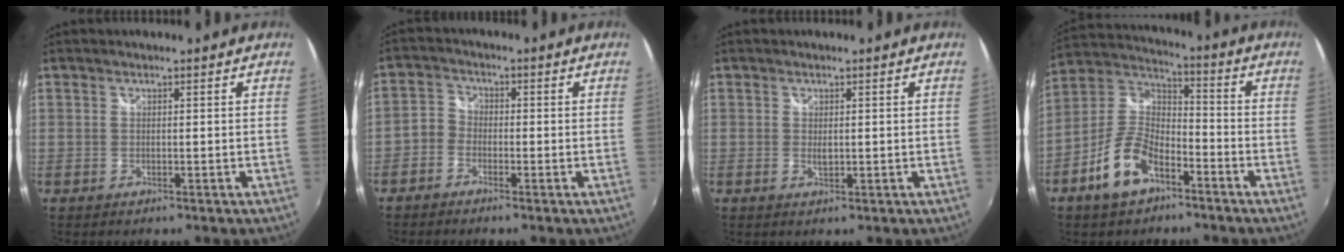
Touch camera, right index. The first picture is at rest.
{"total": 3.2, "force": [-2.0, 2.4, 0.8], "torque": [-0.016, 0.011, -0.048]}
{"total": 1.2, "force": [0.2, 0.7, 1.0], "torque": [-0.016, -0.001, 0.002]}
{"total": 12.2, "force": [-6.7, 6.4, 7.9], "torque": [-0.170, 0.013, -0.123]}